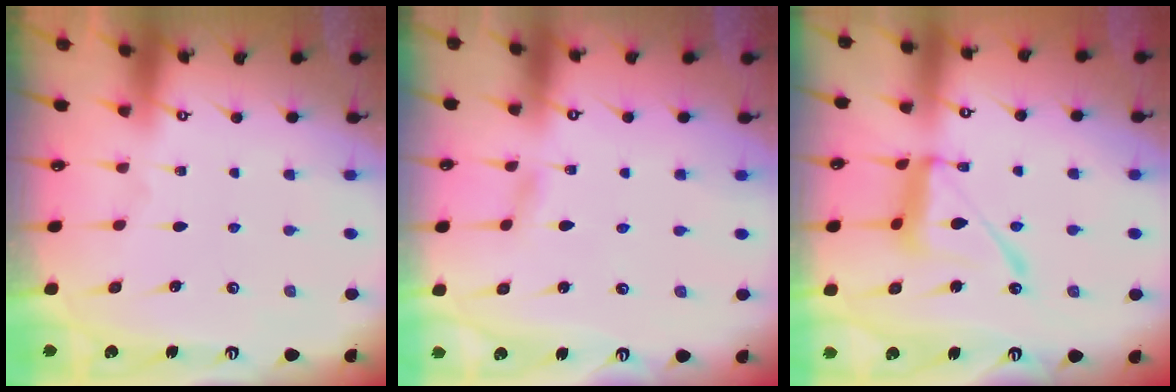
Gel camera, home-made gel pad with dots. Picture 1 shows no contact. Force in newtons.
{"total": 2.4, "press": 2.3, "slide": 0.3}
{"total": 13.4, "press": 13.3, "slide": 1.1}